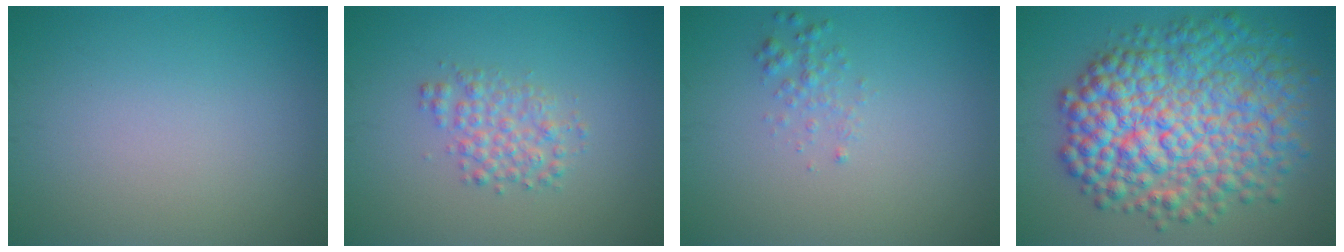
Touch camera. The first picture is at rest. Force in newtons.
{"total": 2.6, "press": 2.6, "slide": 0.0}
{"total": 1.2, "press": 1.2, "slide": 0.0}
{"total": 11.8, "press": 11.8, "slide": 0.1}